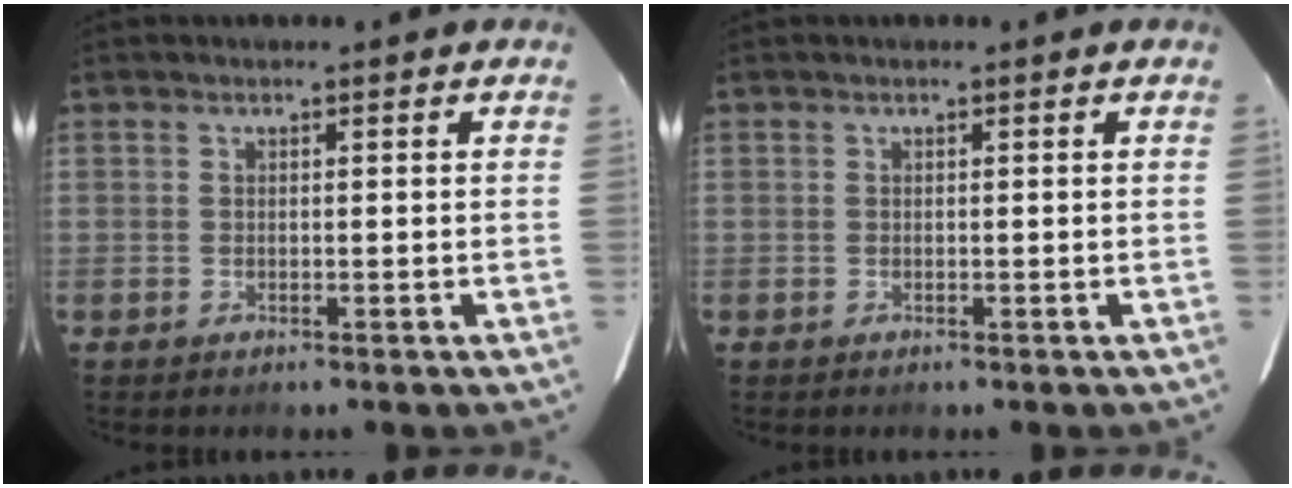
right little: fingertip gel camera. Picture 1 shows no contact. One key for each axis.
{"total": 0.0}